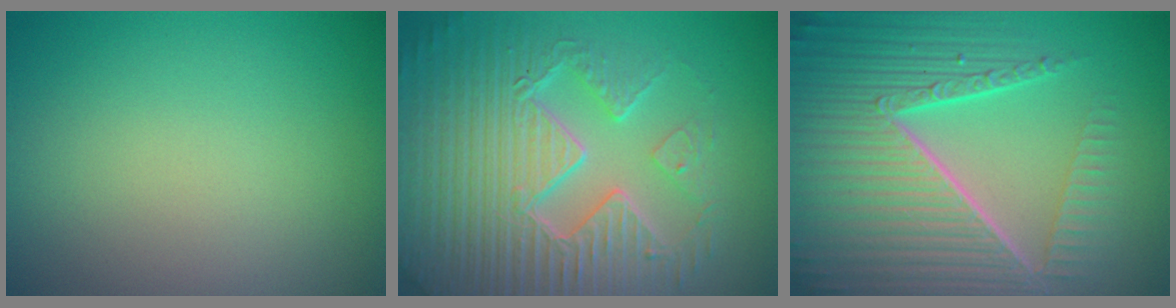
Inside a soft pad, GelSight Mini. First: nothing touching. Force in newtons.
{"total": 9.5, "press": 6.7, "slide": 6.7}
{"total": 10.8, "press": 6.7, "slide": 8.4}